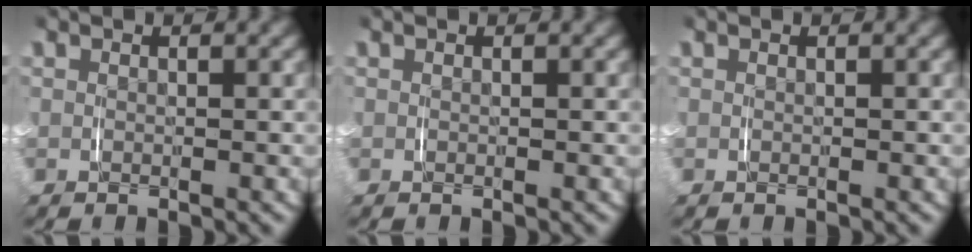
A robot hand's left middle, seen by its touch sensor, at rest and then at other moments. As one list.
[{"total": 0.0}, {"total": 0.0}]